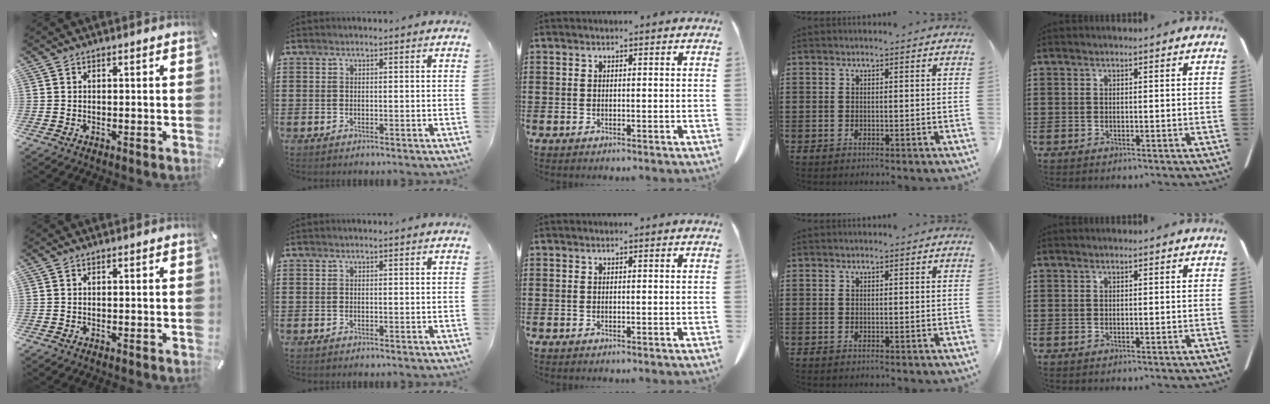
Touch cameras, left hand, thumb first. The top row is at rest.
{}